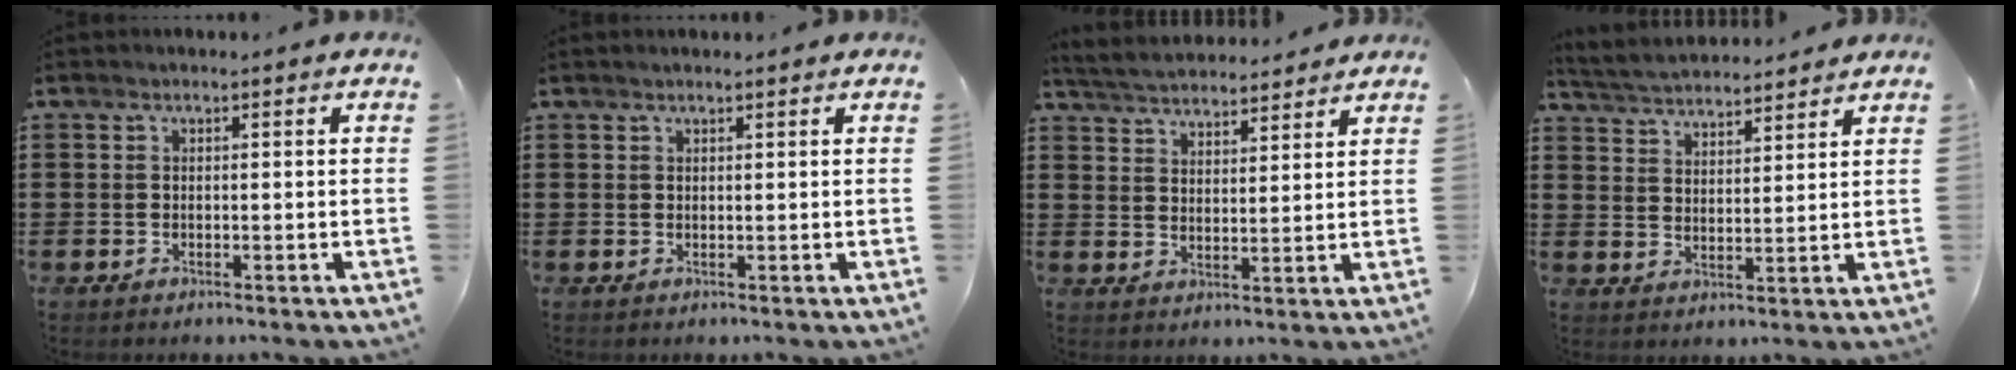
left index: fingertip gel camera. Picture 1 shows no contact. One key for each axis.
{"total": 0.7, "fx": 0.6, "fy": 0.0, "fz": 0.4, "tx": -0.008, "ty": -0.001, "tz": 0.012}
{"total": 4.4, "fx": 4.4, "fy": 0.5, "fz": 0.5, "tx": -0.029, "ty": -0.019, "tz": 0.078}
{"total": 3.9, "fx": 3.9, "fy": 0.3, "fz": 0.3, "tx": -0.024, "ty": -0.021, "tz": 0.067}